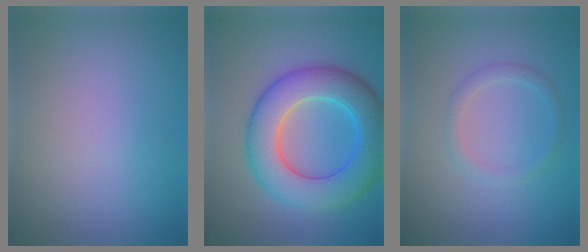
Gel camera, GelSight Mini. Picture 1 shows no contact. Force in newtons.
{"total": 8.3, "press": 8.3, "slide": 0.3}
{"total": 1.5, "press": 1.5, "slide": 0.1}